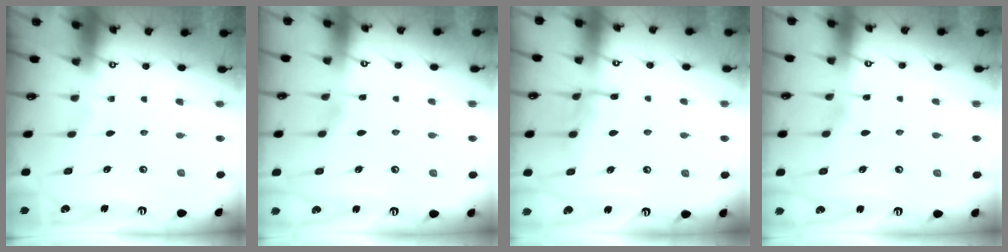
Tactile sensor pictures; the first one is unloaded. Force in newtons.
{"total": 2.8, "press": 2.8, "slide": 0.4}
{"total": 10.0, "press": 10.0, "slide": 0.6}
{"total": 2.8, "press": 2.8, "slide": 0.4}